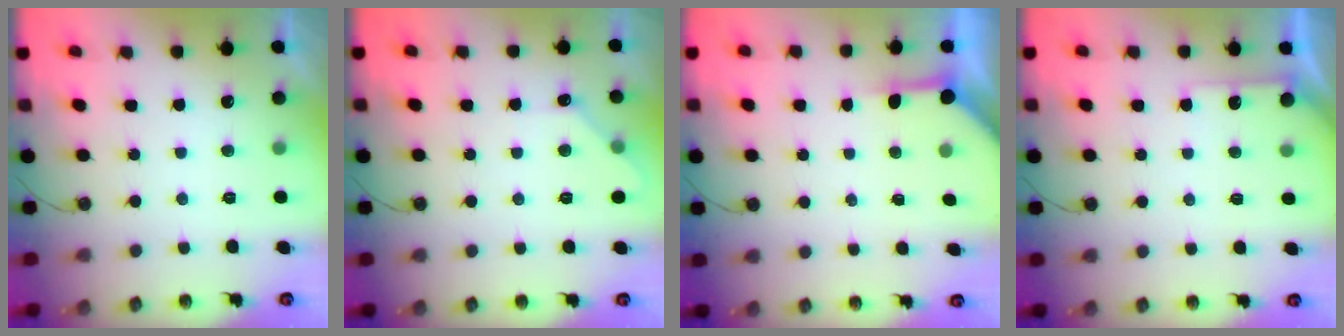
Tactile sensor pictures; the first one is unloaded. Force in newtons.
{"total": 4.8, "press": 4.8, "slide": 0.6}
{"total": 4.0, "press": 4.0, "slide": 0.5}
{"total": 3.9, "press": 3.9, "slide": 0.4}